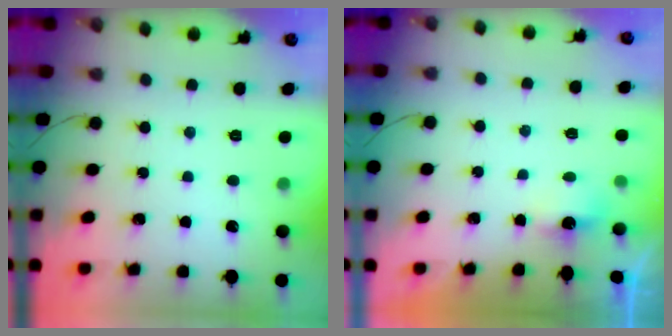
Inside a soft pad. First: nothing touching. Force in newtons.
{"total": 2.7, "press": 2.7, "slide": 0.7}